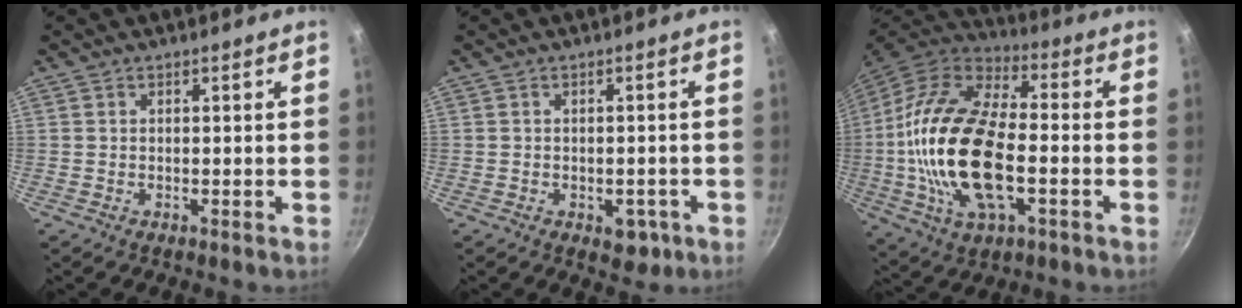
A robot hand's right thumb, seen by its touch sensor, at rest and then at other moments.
{"total": 3.6, "force": [-1.6, 2.4, 2.3], "torque": [-0.007, 0.008, -0.014]}
{"total": 24.7, "force": [-3.3, 11.9, 21.3], "torque": [-0.436, 0.013, -0.059]}